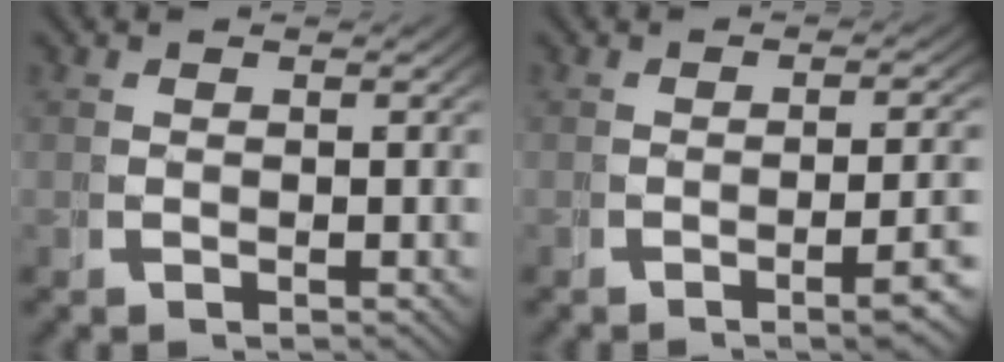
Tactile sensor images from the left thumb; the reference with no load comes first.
{"total": 3.2, "force": [-1.4, 0.3, 2.9], "torque": [-0.035, 0.008, -0.024]}